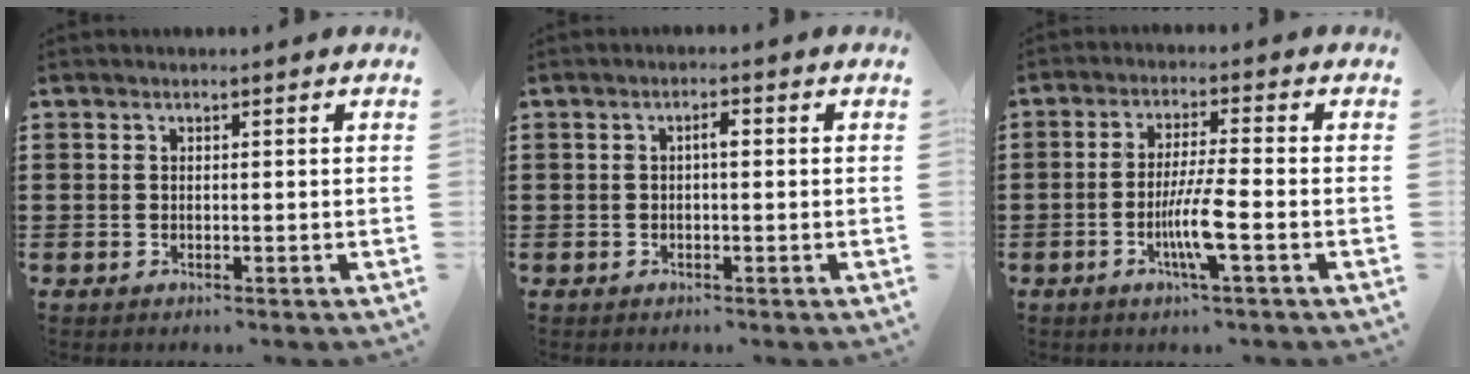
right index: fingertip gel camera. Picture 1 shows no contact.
{"total": 1.6, "force": [-0.1, 0.4, 1.5], "torque": [-0.029, 0.004, -0.004]}
{"total": 6.5, "force": [-2.2, 0.2, 6.1], "torque": [-0.122, -0.016, -0.044]}